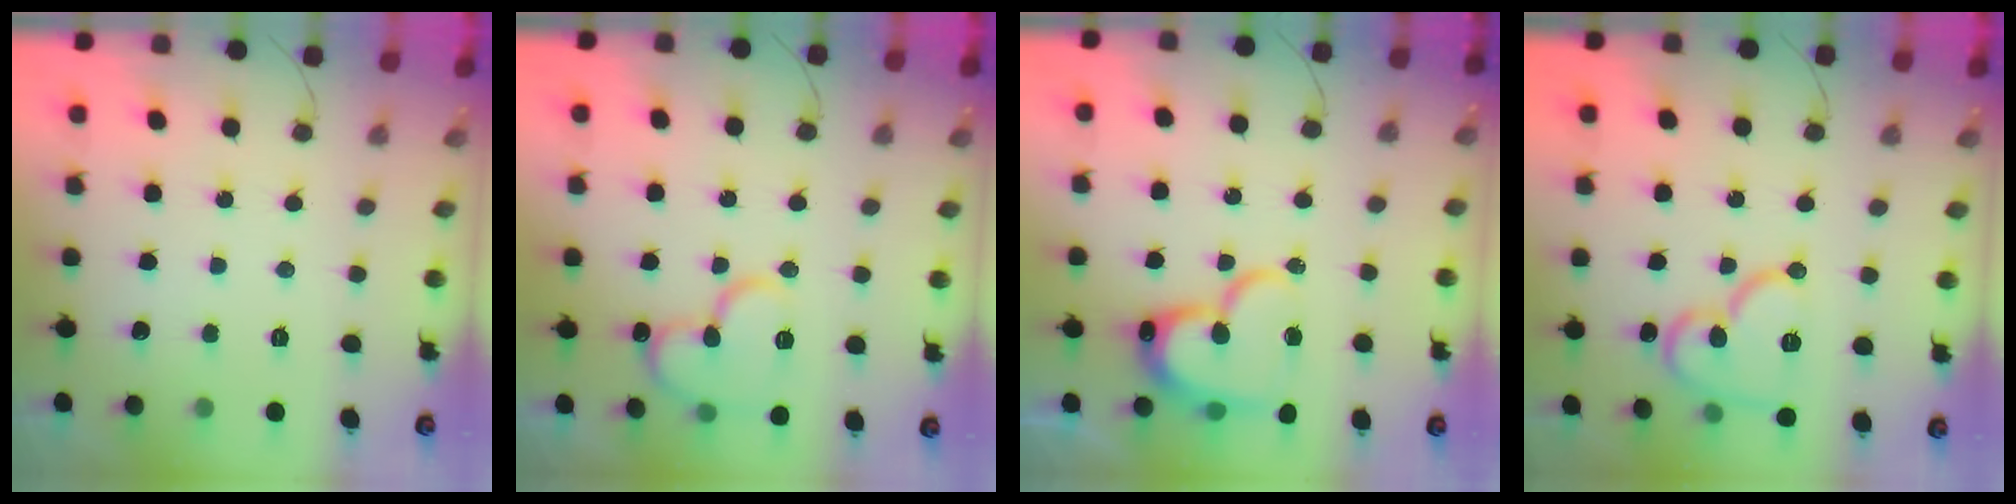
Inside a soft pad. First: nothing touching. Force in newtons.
{"total": 14.8, "press": 14.7, "slide": 1.8}
{"total": 17.6, "press": 17.5, "slide": 1.0}
{"total": 14.7, "press": 14.6, "slide": 1.8}